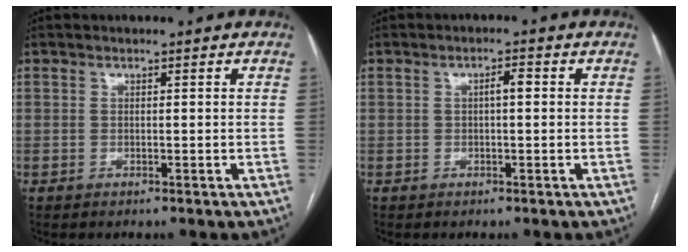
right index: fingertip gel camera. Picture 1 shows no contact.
{"total": 1.8, "force": [0.2, 0.4, 1.8], "torque": [-0.028, 0.005, 0.002]}